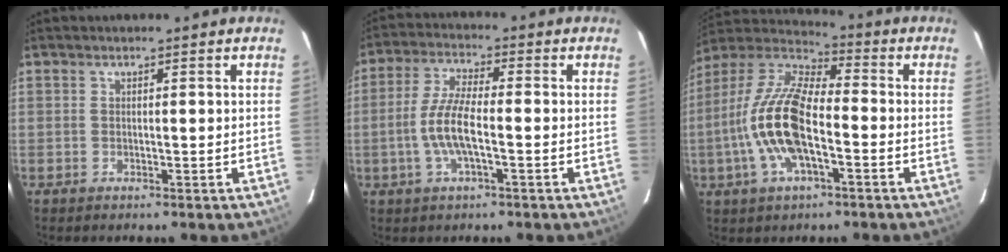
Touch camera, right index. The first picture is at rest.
{"total": 7.9, "force": [-2.0, 1.8, 7.4], "torque": [-0.155, 0.001, -0.040]}
{"total": 16.4, "force": [-3.9, 6.5, 14.6], "torque": [-0.300, 0.002, -0.084]}